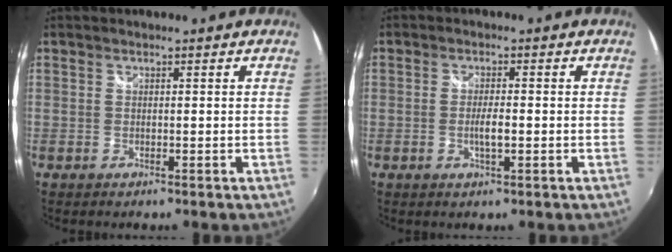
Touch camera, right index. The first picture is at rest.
{"total": 2.8, "force": [-0.6, 0.5, 2.6], "torque": [-0.049, -0.003, -0.011]}